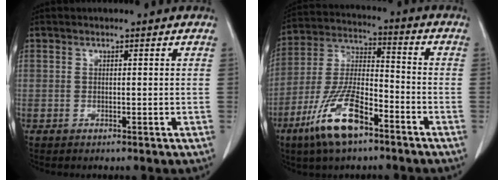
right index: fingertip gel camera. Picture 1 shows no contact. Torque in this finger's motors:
{"motor_torque": [0.71, -0.65, 0.20, 0.02]}